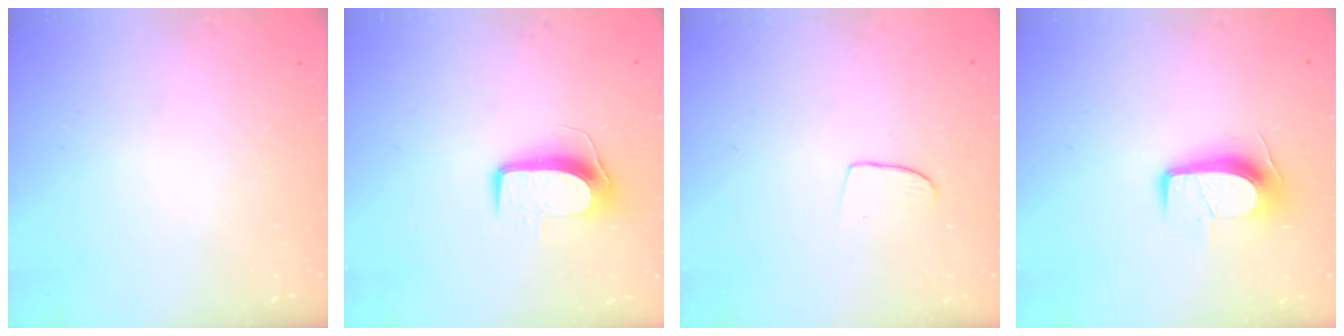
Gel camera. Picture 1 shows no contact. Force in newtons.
{"total": 9.4, "press": 9.4, "slide": 0.3}
{"total": 6.3, "press": 6.3, "slide": 0.5}
{"total": 9.9, "press": 9.9, "slide": 0.6}